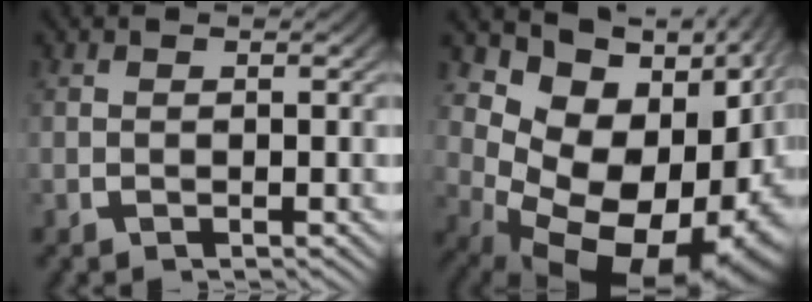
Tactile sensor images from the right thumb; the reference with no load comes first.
{"total": 18.1, "force": [0.0, 11.9, 13.6], "torque": [-0.217, -0.030, 0.017]}